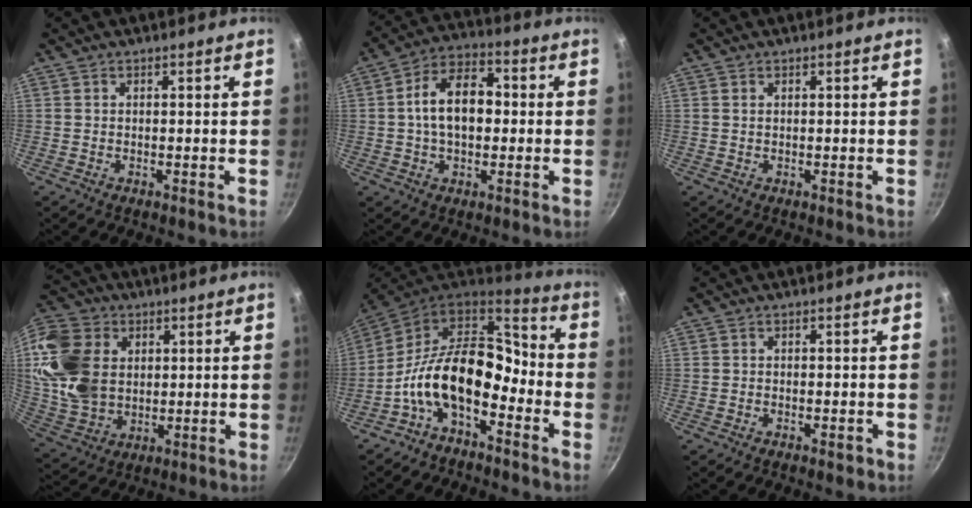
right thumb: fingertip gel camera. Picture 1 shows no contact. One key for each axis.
{"total": 12.4, "fx": 0.4, "fy": 7.8, "fz": 9.6, "tx": -0.132, "ty": 0.031, "tz": -0.005}
{"total": 0.5, "fx": 0.3, "fy": 0.3, "fz": 0.3, "tx": -0.007, "ty": 0.000, "tz": 0.005}
{"total": 17.1, "fx": 3.3, "fy": 13.0, "fz": 10.7, "tx": -0.192, "ty": -0.006, "tz": 0.071}
{"total": 16.6, "fx": -5.5, "fy": 9.6, "fz": 12.4, "tx": -0.199, "ty": 0.065, "tz": -0.121}
{"total": 1.3, "fx": -0.7, "fy": 0.6, "fz": 0.9, "tx": -0.016, "ty": 0.005, "tz": -0.009}